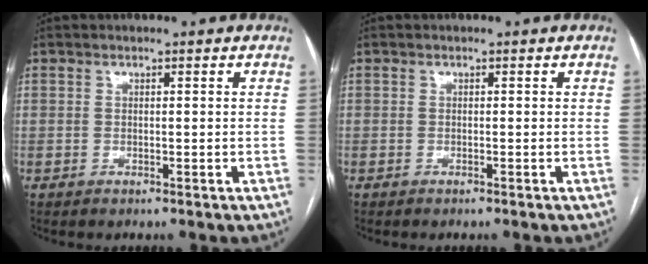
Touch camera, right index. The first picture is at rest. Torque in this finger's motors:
{"motor_torque": [-0.10, 0.00, -0.04, 0.00]}